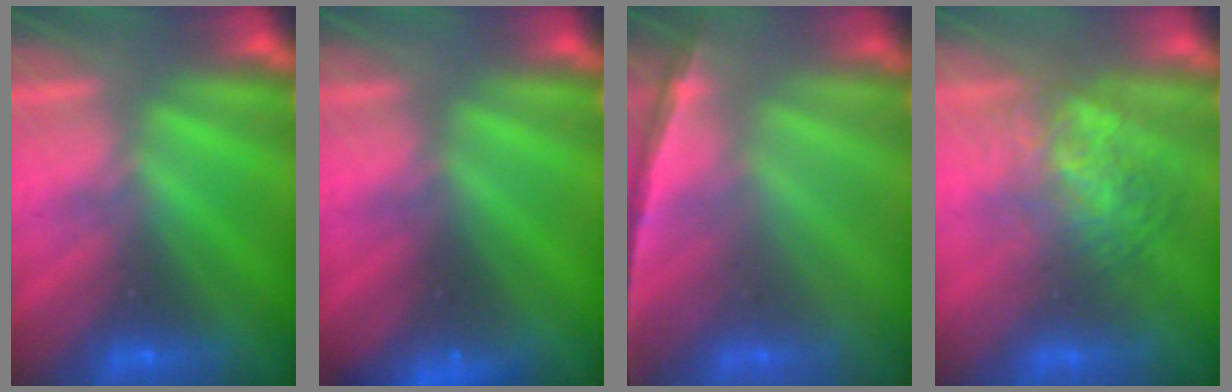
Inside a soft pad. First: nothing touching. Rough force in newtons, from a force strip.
{"total": 3.7}
{"total": 1.7}
{"total": 3.7}